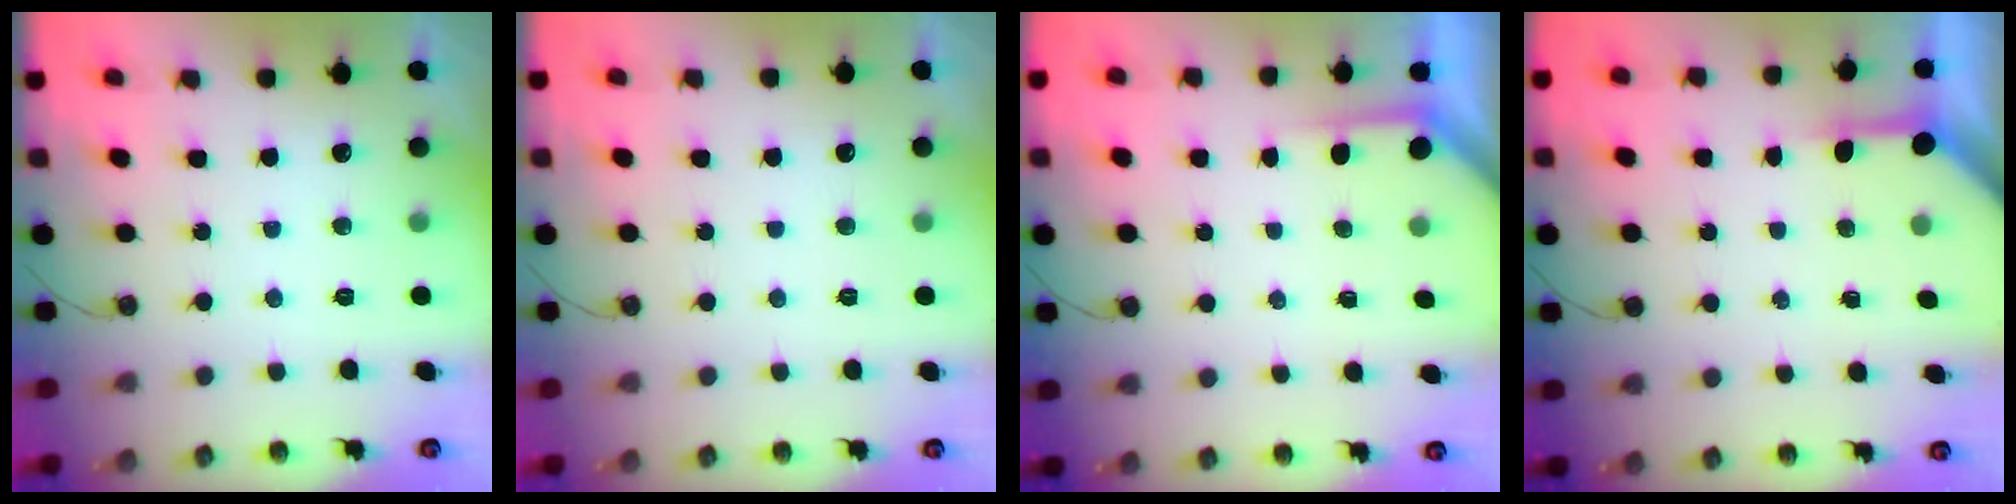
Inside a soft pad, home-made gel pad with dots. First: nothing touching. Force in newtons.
{"total": 0.0}
{"total": 2.0, "press": 2.0, "slide": 0.2}
{"total": 3.5, "press": 3.5, "slide": 0.5}